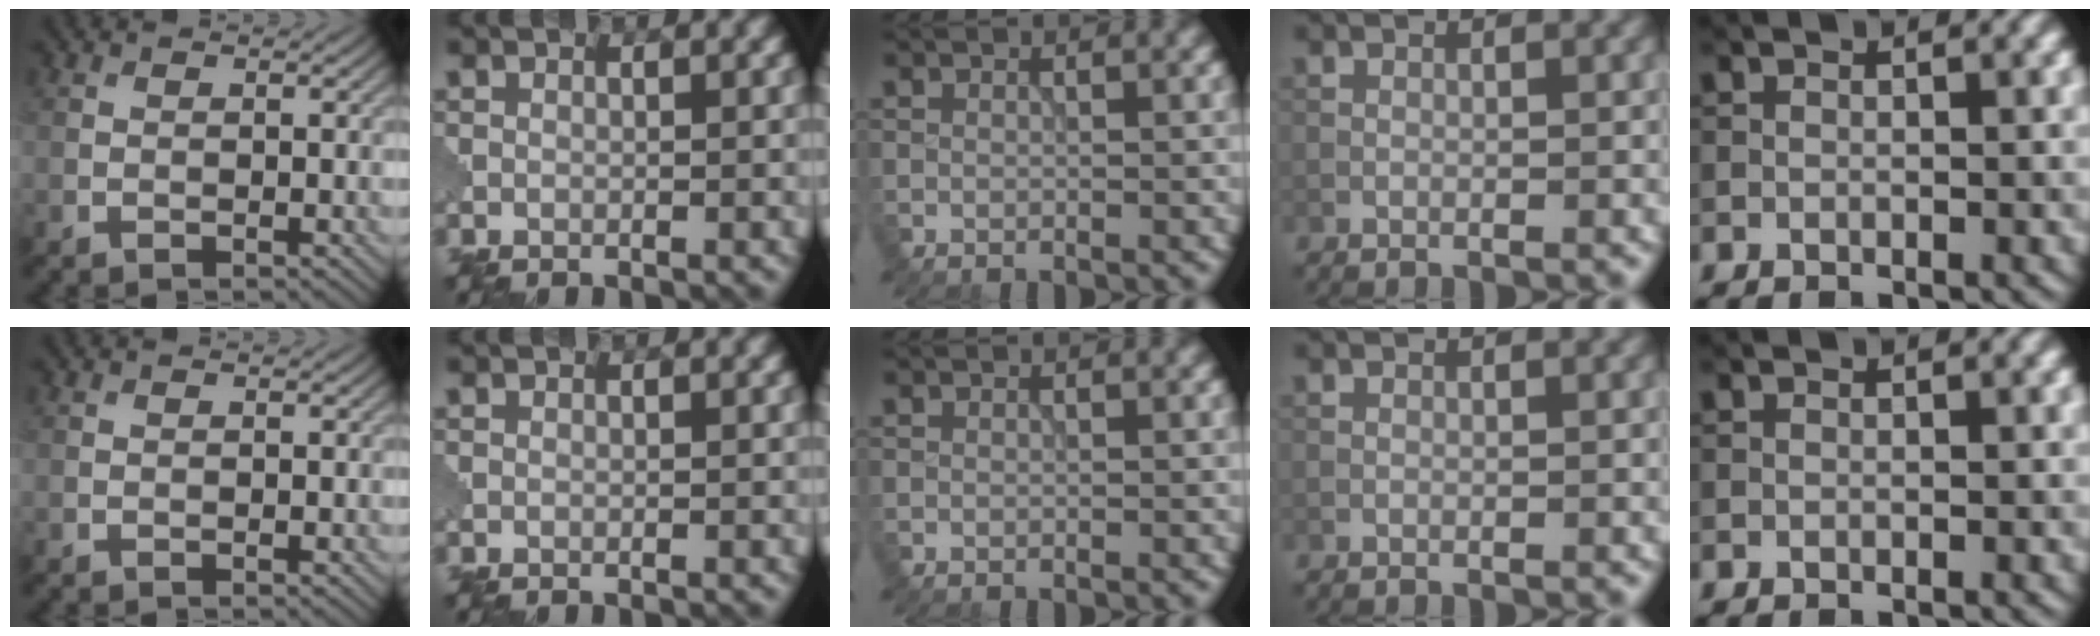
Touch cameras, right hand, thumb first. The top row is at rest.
{}